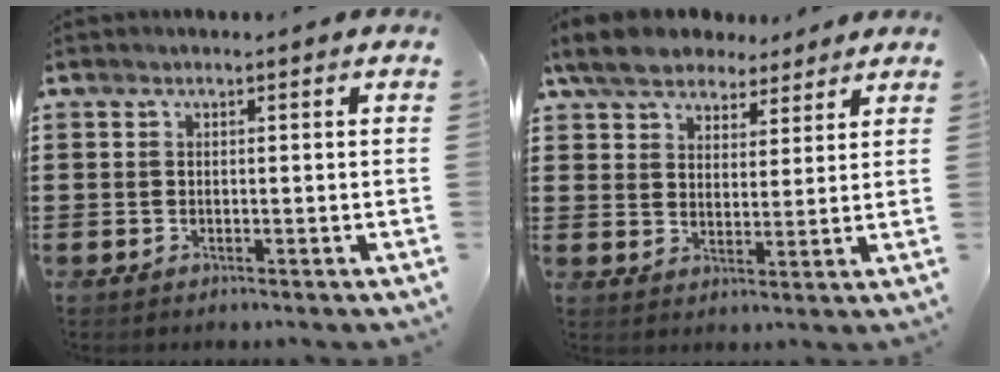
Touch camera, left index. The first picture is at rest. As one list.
[{"total": 6.4, "force": [5.5, 2.7, 1.9], "torque": [-0.063, -0.006, 0.102]}]